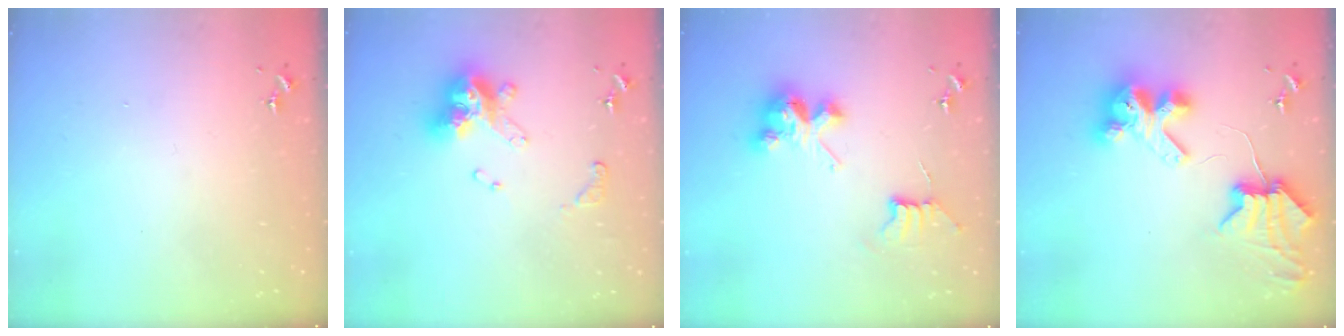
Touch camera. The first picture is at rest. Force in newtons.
{"total": 14.3, "press": 14.2, "slide": 1.4}
{"total": 10.0, "press": 10.0, "slide": 0.6}
{"total": 9.4, "press": 9.4, "slide": 1.2}